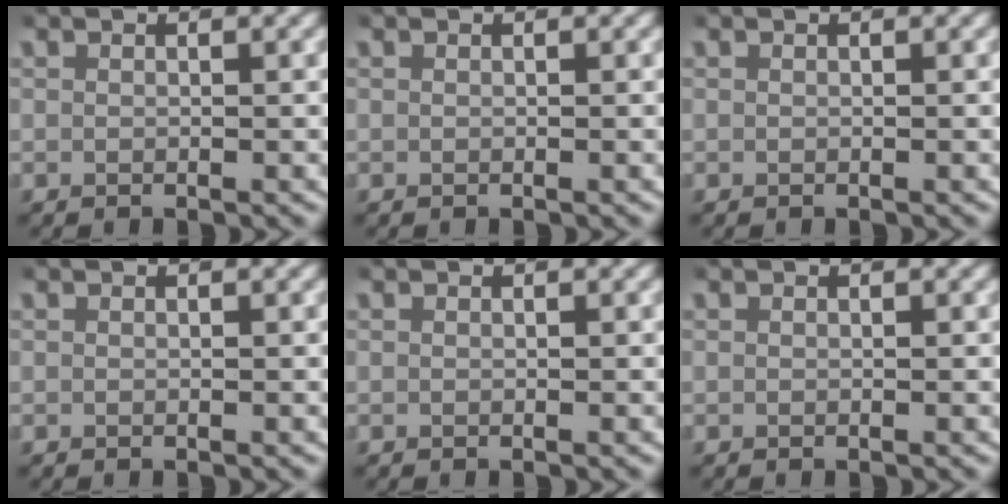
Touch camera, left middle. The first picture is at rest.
{"total": 0.0}
{"total": 0.0}
{"total": 0.0}
{"total": 0.0}
{"total": 0.0}